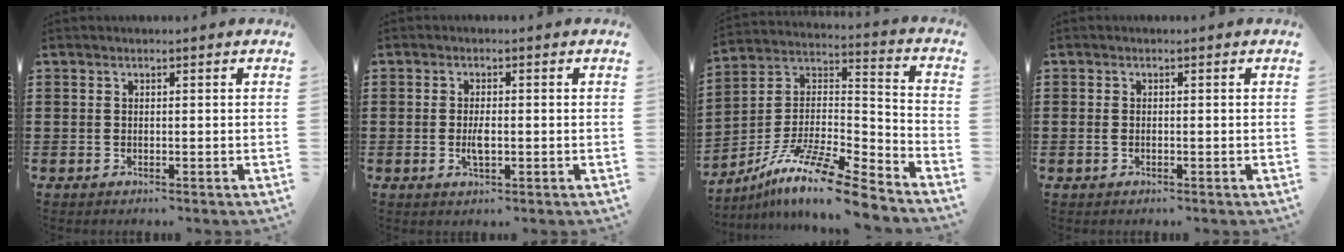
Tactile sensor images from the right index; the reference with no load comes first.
{"total": 2.8, "force": [-0.4, 1.0, 2.6], "torque": [-0.048, 0.000, -0.008]}
{"total": 12.3, "force": [-9.9, 1.3, 7.3], "torque": [-0.133, 0.012, -0.191]}
{"total": 0.8, "force": [-0.3, 0.4, 0.6], "torque": [-0.015, -0.001, -0.006]}